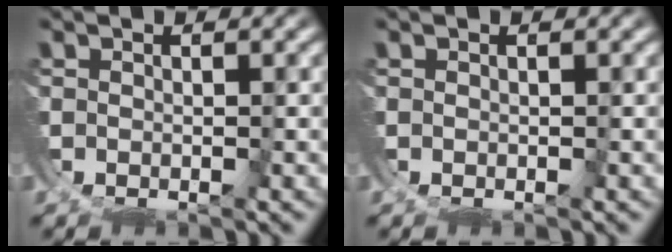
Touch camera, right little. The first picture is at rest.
{"total": 0.0}